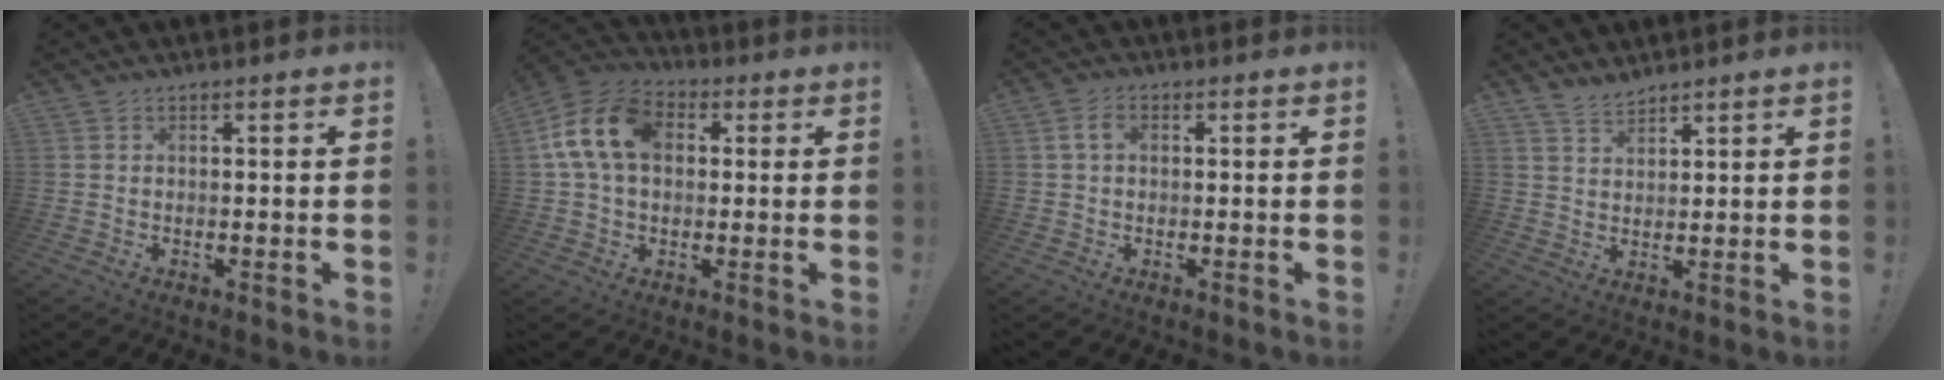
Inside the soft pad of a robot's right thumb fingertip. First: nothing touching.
{"total": 15.2, "force": [3.3, 10.5, 10.5], "torque": [-0.191, 0.012, 0.063]}
{"total": 3.4, "force": [0.9, 2.2, 2.5], "torque": [-0.043, 0.007, 0.016]}
{"total": 4.0, "force": [3.7, 1.2, 1.0], "torque": [-0.019, -0.026, 0.070]}